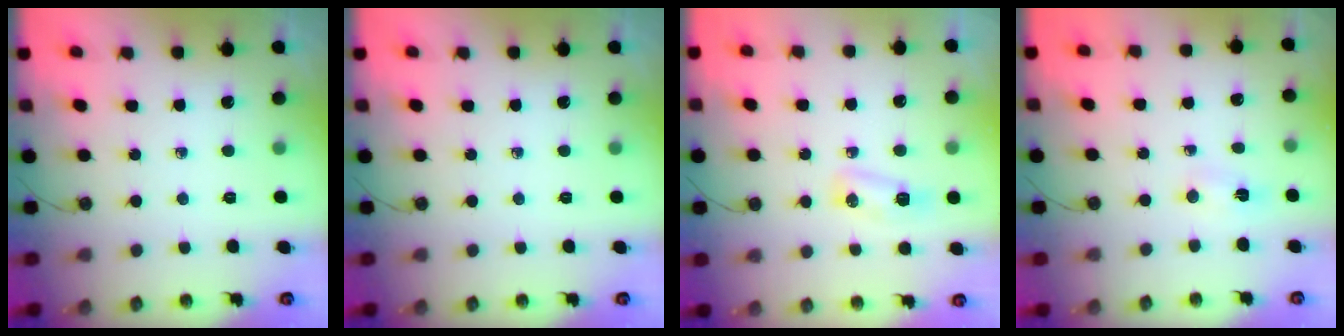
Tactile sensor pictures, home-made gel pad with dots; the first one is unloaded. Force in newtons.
{"total": 0.0}
{"total": 5.6, "press": 5.6, "slide": 0.7}
{"total": 2.1, "press": 1.6, "slide": 1.3}